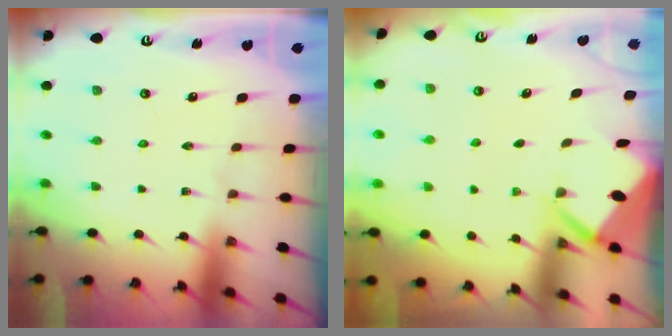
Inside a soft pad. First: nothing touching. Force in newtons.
{"total": 2.5, "press": 2.5, "slide": 0.3}